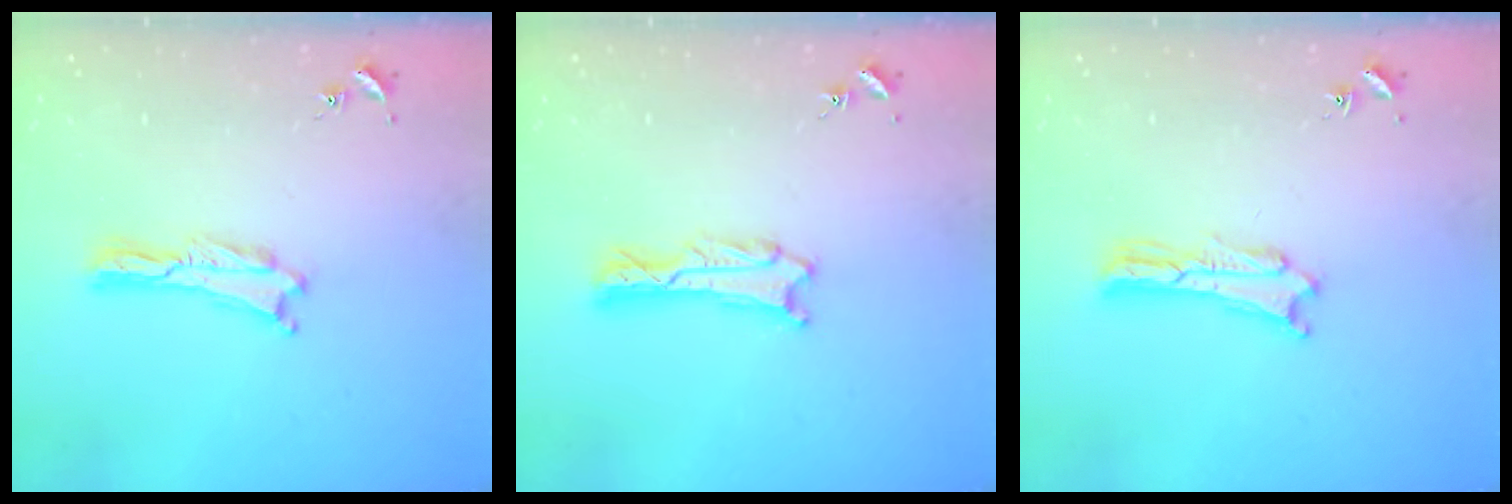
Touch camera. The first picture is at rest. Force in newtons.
{"total": 1.2, "press": 1.2, "slide": 0.1}
{"total": 1.8, "press": 1.8, "slide": 0.3}